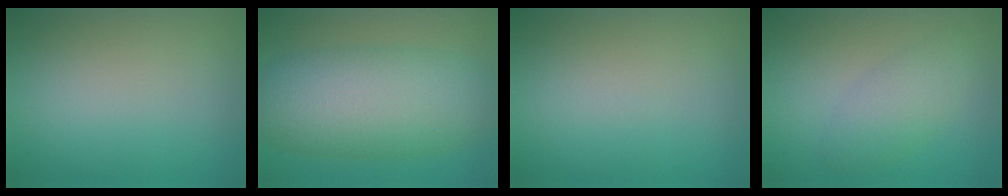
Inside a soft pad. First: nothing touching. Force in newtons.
{"total": 9.8, "press": 9.8, "slide": 0.1}
{"total": 0.0}
{"total": 2.9, "press": 2.9, "slide": 0.1}